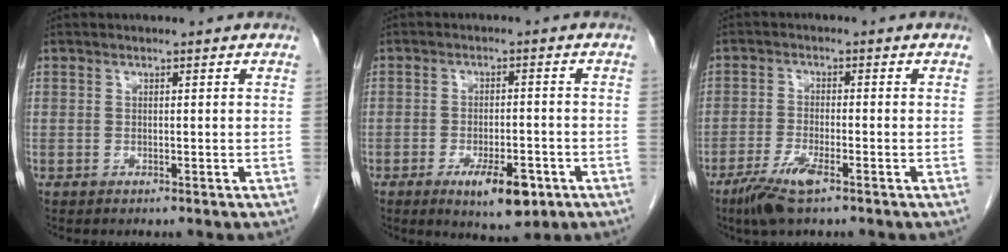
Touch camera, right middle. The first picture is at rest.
{"total": 7.4, "force": [-3.8, 2.4, 5.9], "torque": [-0.095, -0.009, -0.050]}
{"total": 5.7, "force": [-3.7, 0.7, 4.3], "torque": [-0.093, -0.011, -0.068]}